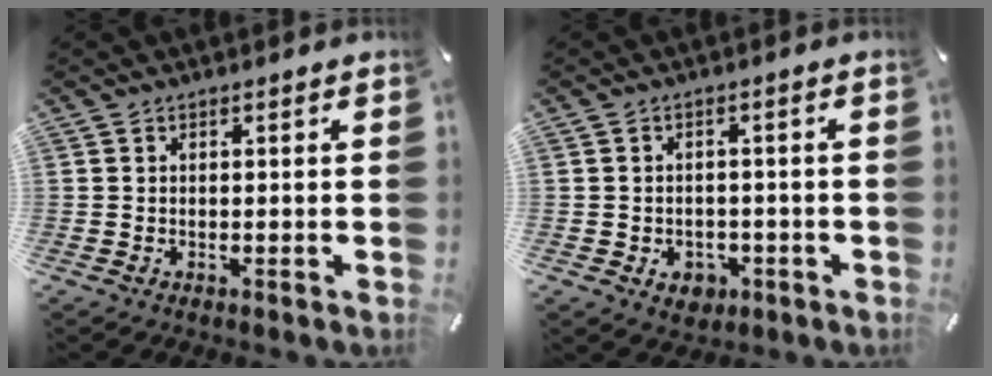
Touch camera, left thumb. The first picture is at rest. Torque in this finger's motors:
{"motor_torque": [-0.03, 0.05, 0.03, 0.04, -0.03]}